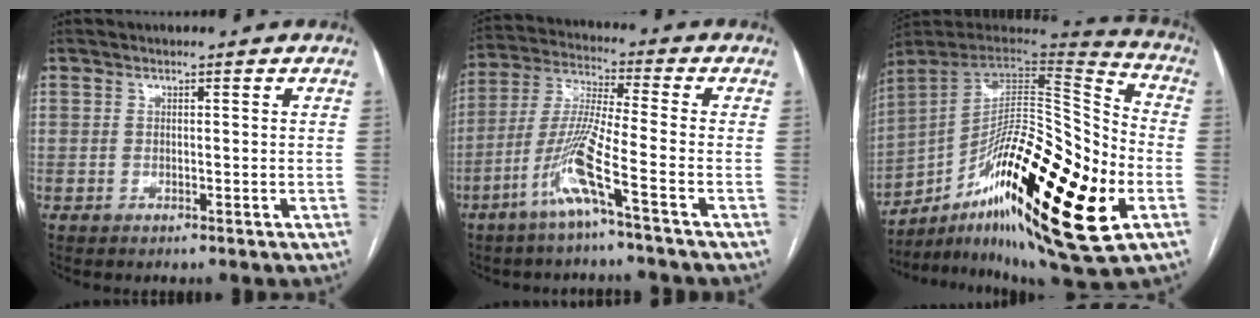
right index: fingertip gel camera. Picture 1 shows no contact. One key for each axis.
{"total": 10.2, "fx": -5.2, "fy": -1.1, "fz": 8.7, "tx": -0.183, "ty": -0.007, "tz": -0.110}
{"total": 28.3, "fx": -9.2, "fy": 5.4, "fz": 26.3, "tx": -0.404, "ty": -0.021, "tz": -0.148}